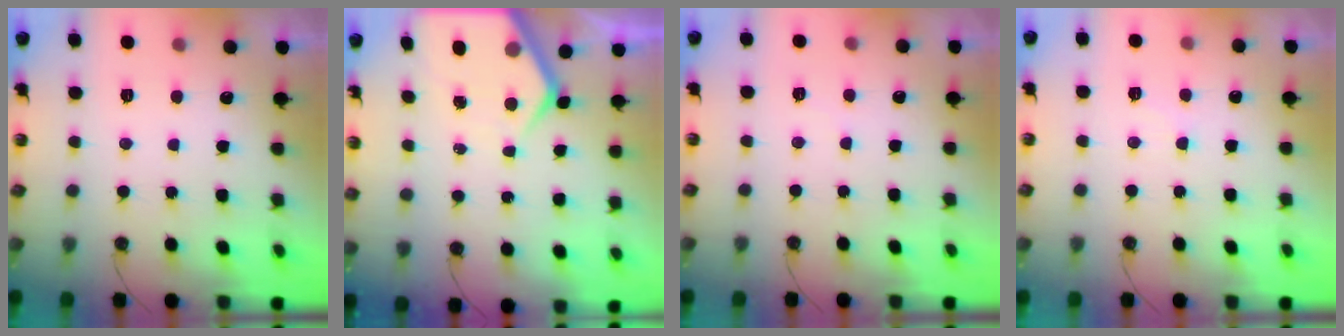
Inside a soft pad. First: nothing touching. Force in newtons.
{"total": 7.0, "press": 7.0, "slide": 0.7}
{"total": 2.4, "press": 2.4, "slide": 0.4}
{"total": 4.1, "press": 4.0, "slide": 0.6}